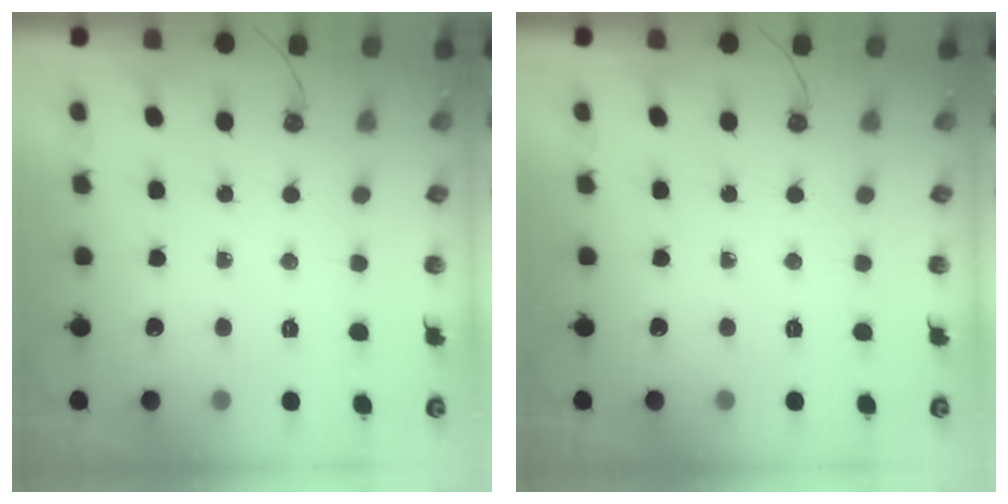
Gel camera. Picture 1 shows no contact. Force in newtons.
{"total": 0.0}